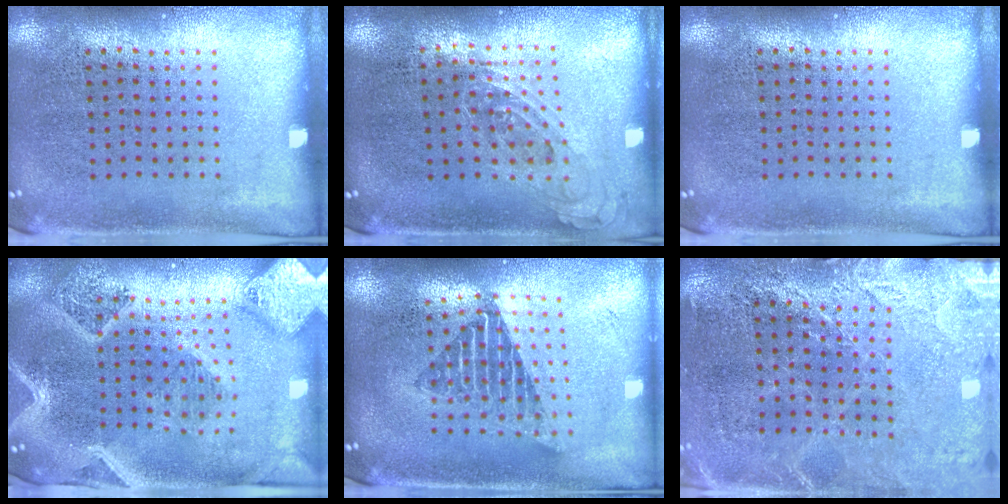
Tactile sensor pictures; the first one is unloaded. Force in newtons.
{"total": 0.8, "press": 0.7, "slide": 0.4}
{"total": 0.0}
{"total": 3.4, "press": 2.8, "slide": 1.9}
{"total": 1.7, "press": 1.3, "slide": 1.1}
{"total": 2.8, "press": 2.7, "slide": 0.6}